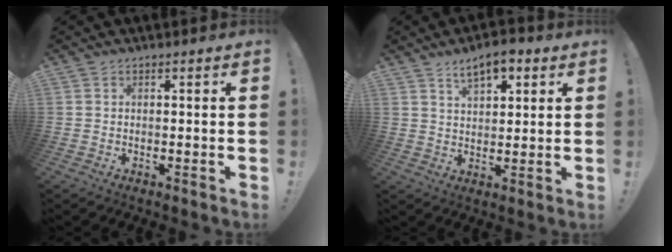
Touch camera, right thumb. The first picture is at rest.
{"total": 7.2, "force": [4.7, 3.4, 4.4], "torque": [-0.062, -0.016, 0.082]}